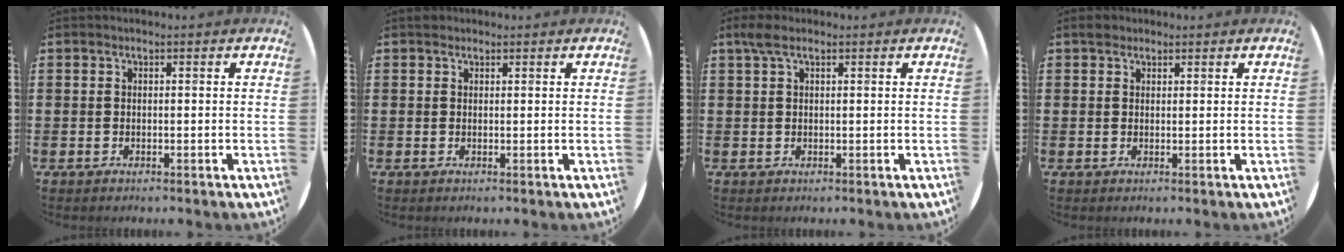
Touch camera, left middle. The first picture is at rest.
{"total": 0.7, "force": [0.6, 0.4, 0.0], "torque": [0.009, 0.000, 0.010]}
{"total": 1.8, "force": [1.2, 0.6, 1.3], "torque": [-0.027, 0.006, 0.020]}
{"total": 1.2, "force": [1.1, 0.7, 0.1], "torque": [0.005, 0.002, 0.018]}